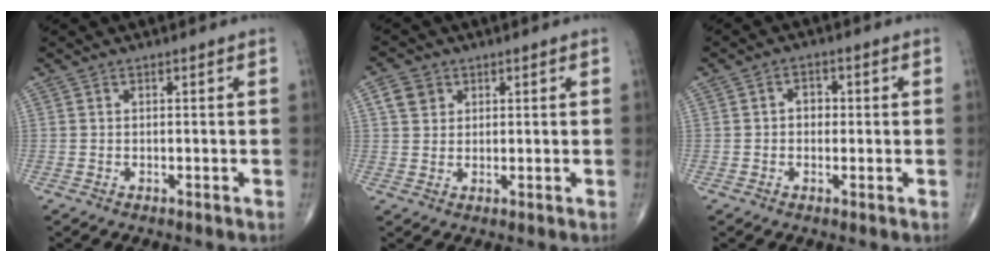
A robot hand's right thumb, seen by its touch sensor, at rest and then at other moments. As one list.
[{"total": 4.0, "force": [1.7, 3.3, 1.5], "torque": [-0.015, -0.002, 0.030]}, {"total": 3.0, "force": [0.1, 2.3, 1.8], "torque": [-0.011, 0.009, -0.004]}]